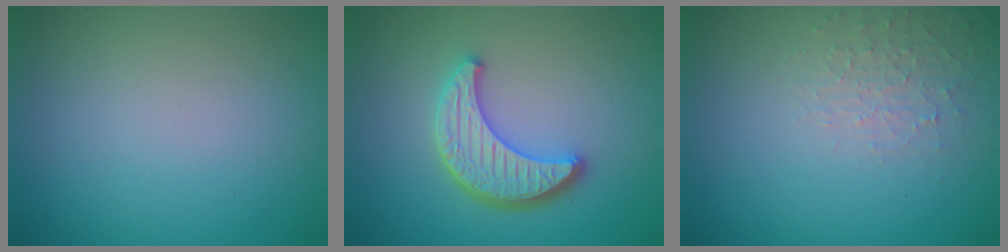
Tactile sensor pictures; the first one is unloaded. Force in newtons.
{"total": 4.3, "press": 3.9, "slide": 2.0}
{"total": 2.1, "press": 2.0, "slide": 0.5}